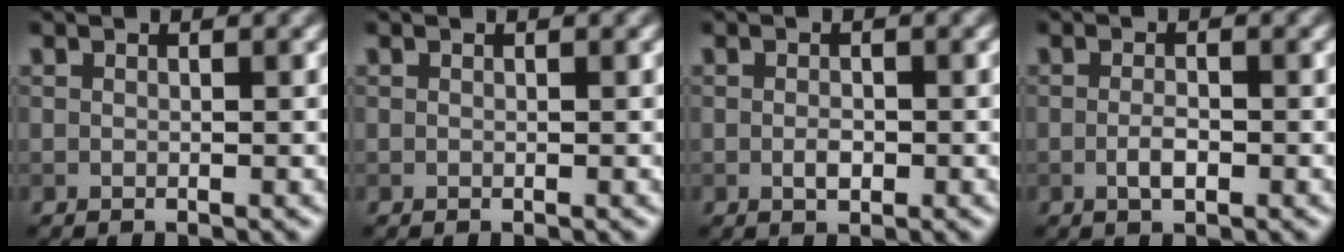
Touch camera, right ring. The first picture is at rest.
{"total": 0.0}
{"total": 1.2, "force": [-0.3, 0.7, 1.0], "torque": [-0.018, 0.000, -0.006]}
{"total": 1.6, "force": [-0.5, 0.6, 1.4], "torque": [-0.029, -0.002, -0.012]}